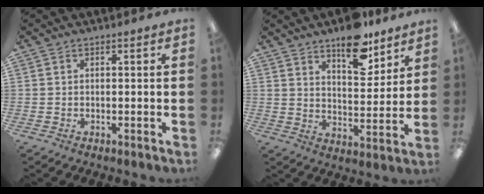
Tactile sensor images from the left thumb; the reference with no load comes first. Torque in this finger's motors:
{"motor_torque": [1.38, 0.92, 0.66, -0.71, 0.01]}